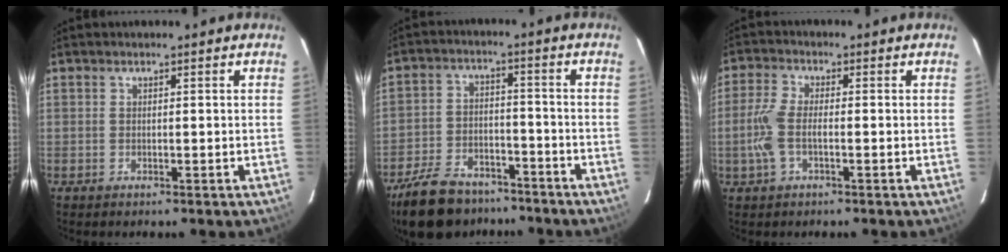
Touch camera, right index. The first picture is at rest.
{"total": 16.7, "force": [-13.1, 7.8, 6.8], "torque": [-0.168, 0.005, -0.203]}
{"total": 5.8, "force": [-1.4, 2.4, 5.1], "torque": [-0.119, 0.003, -0.028]}